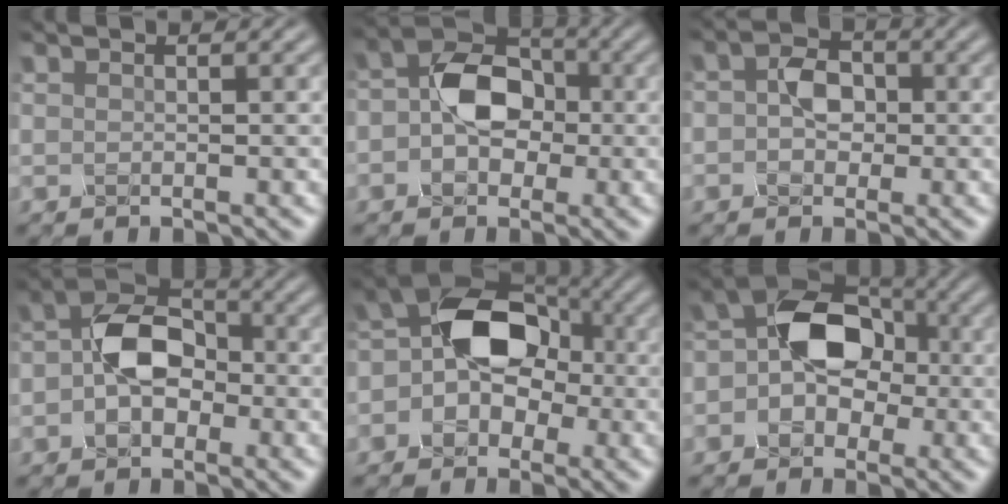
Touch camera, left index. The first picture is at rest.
{"total": 5.7, "force": [-0.5, 4.1, 4.0], "torque": [-0.063, 0.010, -0.016]}
{"total": 2.8, "force": [-0.3, 2.0, 1.9], "torque": [-0.033, 0.005, -0.012]}
{"total": 5.7, "force": [-0.9, 4.0, 4.0], "torque": [-0.067, 0.009, -0.023]}
{"total": 8.6, "force": [-0.7, 6.2, 5.8], "torque": [-0.045, 0.020, -0.037]}
{"total": 7.1, "force": [-0.5, 5.1, 5.0], "torque": [-0.054, 0.014, -0.027]}